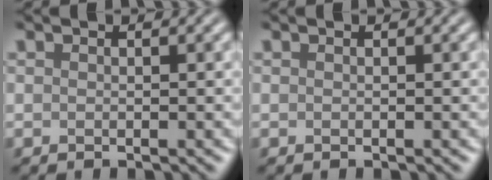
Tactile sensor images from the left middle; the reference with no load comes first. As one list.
[{"total": 0.0}]